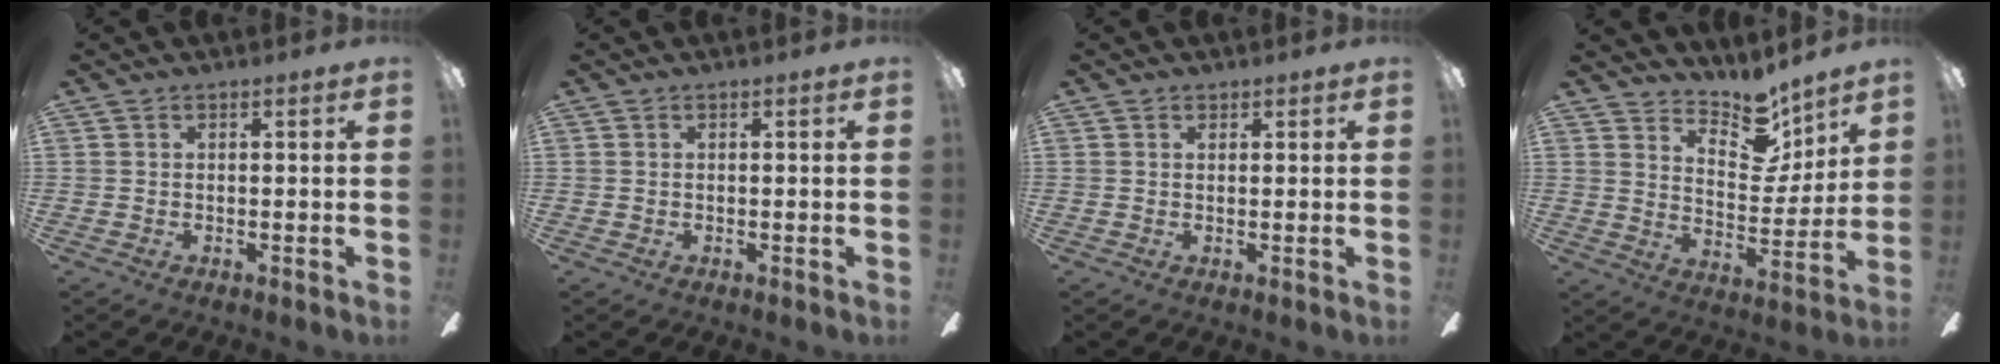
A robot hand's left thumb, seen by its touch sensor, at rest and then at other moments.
{"total": 0.0}
{"total": 0.7, "force": [0.6, 0.4, 0.1], "torque": [0.004, -0.003, 0.011]}
{"total": 11.0, "force": [8.9, 4.7, 4.2], "torque": [-0.063, -0.073, 0.164]}